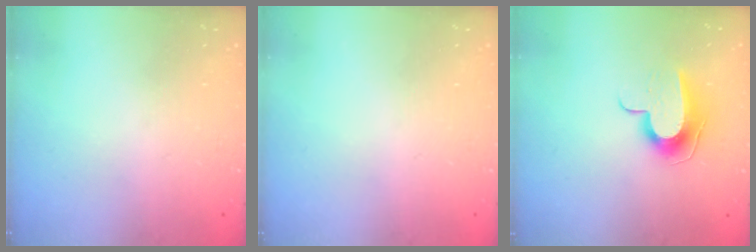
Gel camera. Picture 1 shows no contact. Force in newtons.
{"total": 0.0}
{"total": 9.6, "press": 9.6, "slide": 0.3}